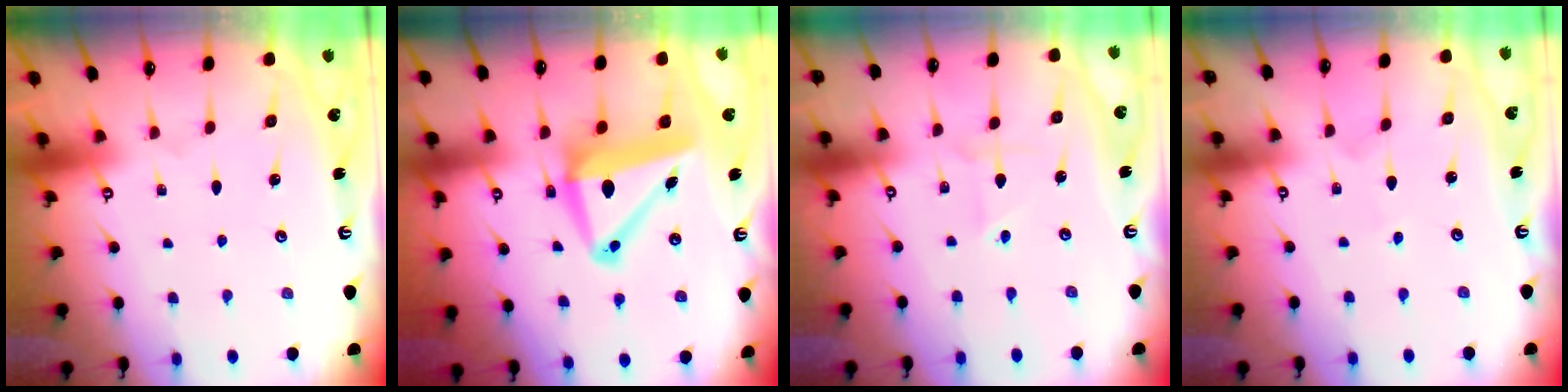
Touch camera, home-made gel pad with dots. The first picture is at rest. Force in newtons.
{"total": 10.8, "press": 10.5, "slide": 2.3}
{"total": 1.5, "press": 1.5, "slide": 0.2}
{"total": 0.7, "press": 0.7, "slide": 0.0}